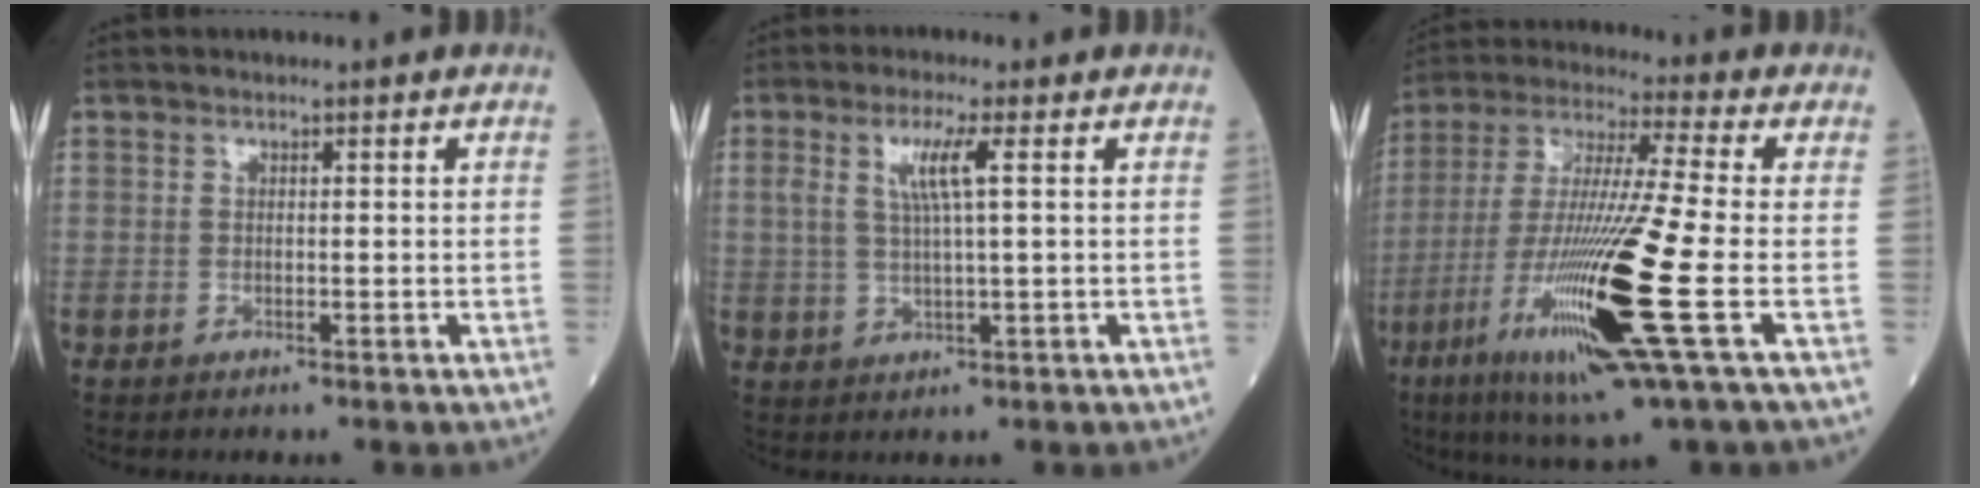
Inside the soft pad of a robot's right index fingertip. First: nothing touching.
{"total": 5.0, "force": [1.5, 0.1, 4.7], "torque": [-0.099, 0.005, 0.034]}
{"total": 20.0, "force": [-6.6, -0.4, 18.8], "torque": [-0.394, -0.039, -0.130]}